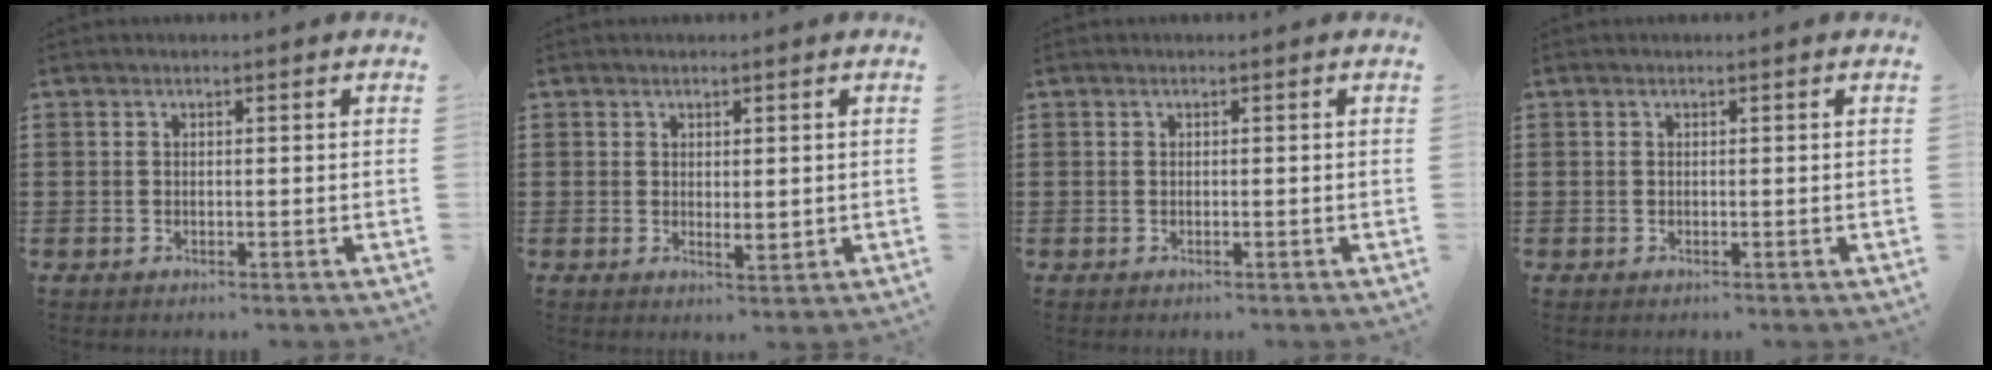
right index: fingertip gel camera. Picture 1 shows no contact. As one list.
[{"total": 1.4, "force": [0.5, 0.5, 1.2], "torque": [-0.023, -0.003, 0.010]}, {"total": 0.0}, {"total": 0.0}]